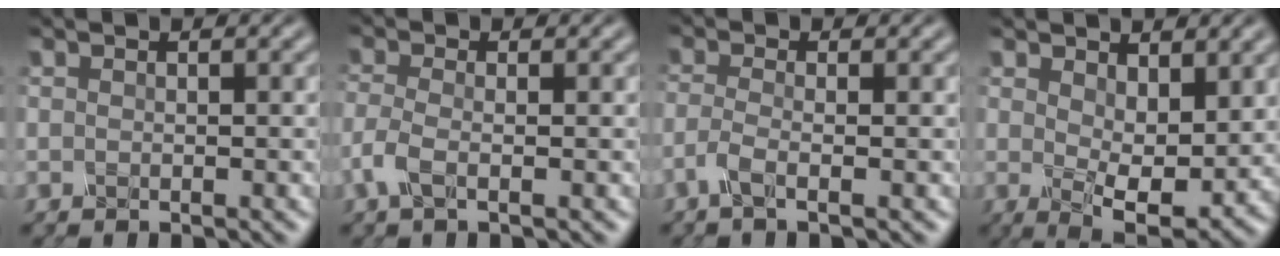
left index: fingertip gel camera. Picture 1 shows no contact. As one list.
[{"total": 1.5, "force": [-1.1, 0.1, 1.1], "torque": [-0.047, -0.002, -0.013]}, {"total": 1.7, "force": [-1.3, 0.1, 1.0], "torque": [-0.037, -0.004, -0.022]}, {"total": 5.3, "force": [1.1, 2.1, 4.8], "torque": [-0.097, -0.012, 0.041]}]